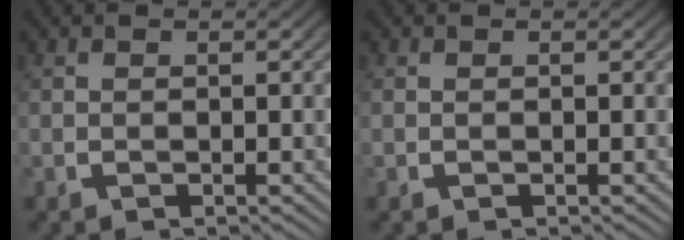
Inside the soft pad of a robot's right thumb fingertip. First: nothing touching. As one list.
[{"total": 0.0}]